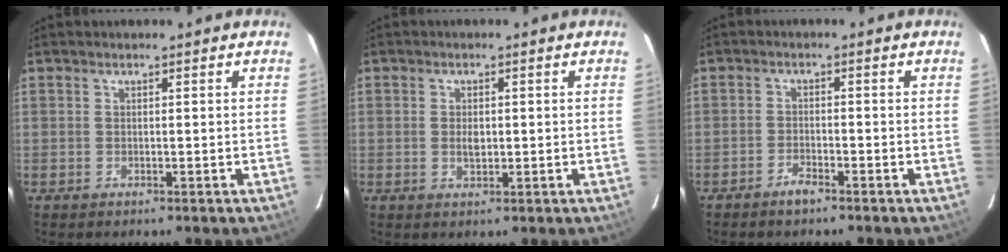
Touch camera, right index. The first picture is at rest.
{"total": 2.3, "force": [-0.2, 1.4, 1.8], "torque": [-0.031, -0.002, -0.001]}
{"total": 2.4, "force": [-2.1, 0.6, 1.0], "torque": [-0.028, 0.001, -0.041]}